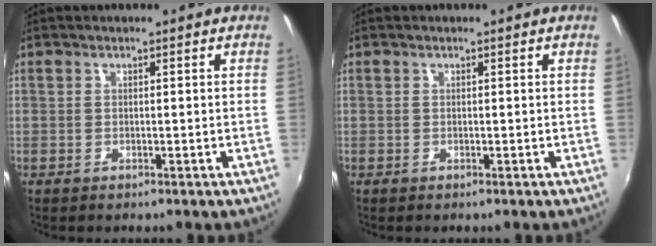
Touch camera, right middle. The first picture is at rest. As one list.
[{"total": 0.0}]